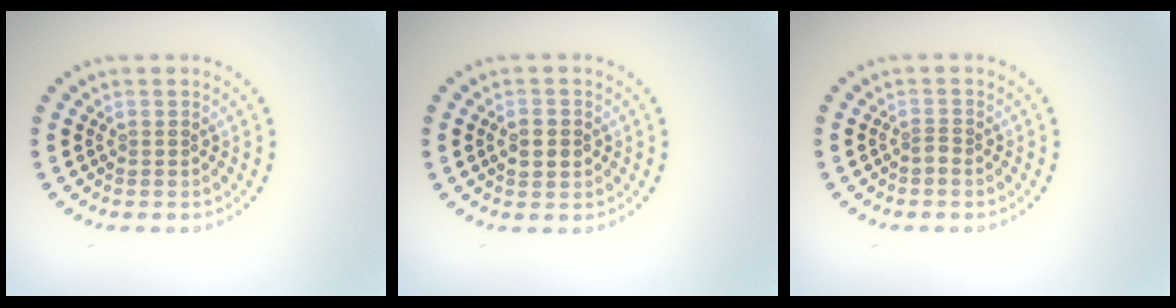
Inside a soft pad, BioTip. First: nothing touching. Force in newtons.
{"total": 2.6, "press": 2.6, "slide": 0.1}
{"total": 0.8, "press": 0.5, "slide": 0.7}